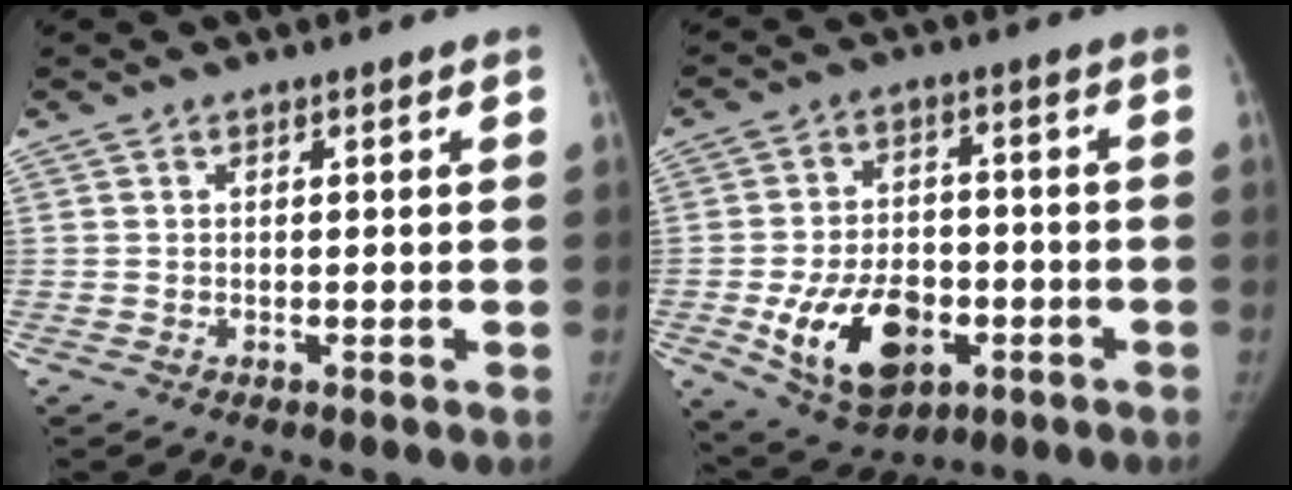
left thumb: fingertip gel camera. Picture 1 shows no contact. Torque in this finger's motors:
{"motor_torque": [1.33, 1.50, 0.63, -0.38, 0.42]}